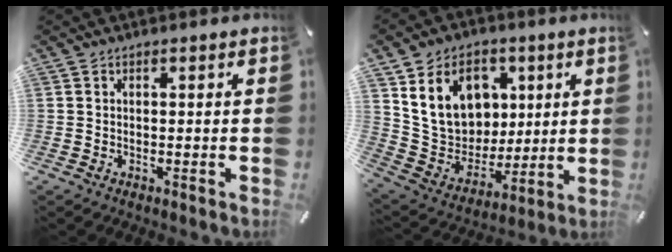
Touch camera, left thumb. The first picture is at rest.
{"total": 16.5, "force": [6.1, 13.4, 7.5], "torque": [-0.136, -0.017, 0.124]}